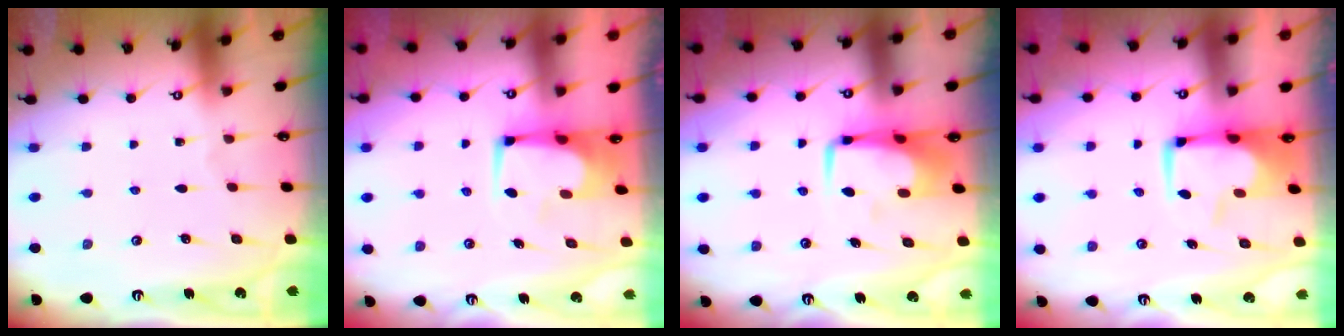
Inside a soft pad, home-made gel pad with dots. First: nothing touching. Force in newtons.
{"total": 1.6, "press": 1.5, "slide": 0.2}
{"total": 7.6, "press": 7.5, "slide": 1.0}
{"total": 1.0, "press": 0.2, "slide": 1.0}